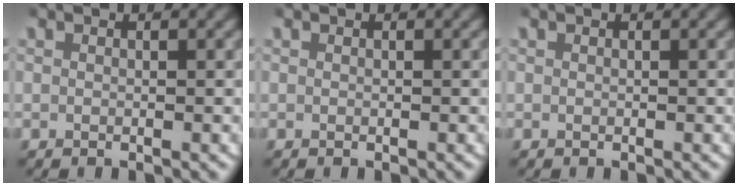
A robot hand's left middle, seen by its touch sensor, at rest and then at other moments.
{"total": 0.0}
{"total": 0.0}